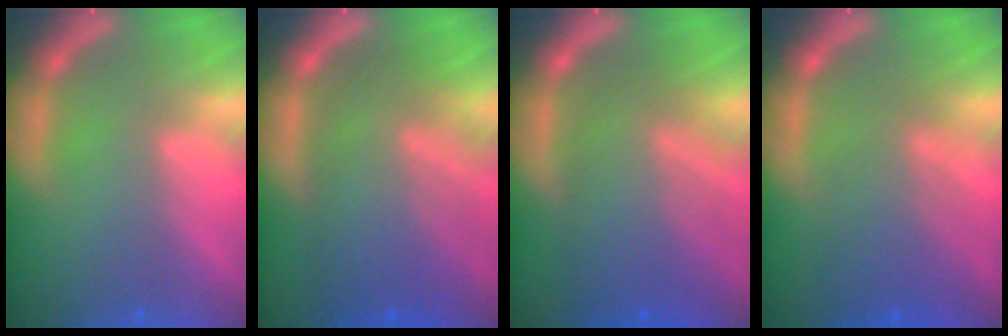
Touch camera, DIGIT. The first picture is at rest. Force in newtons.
{"total": 9.5}
{"total": 8.5}
{"total": 5.6}